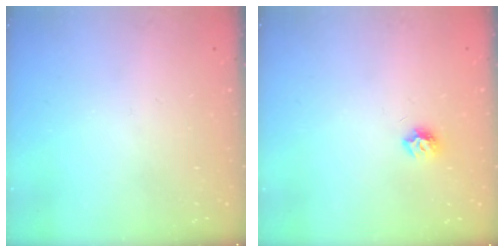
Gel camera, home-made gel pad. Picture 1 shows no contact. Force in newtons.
{"total": 6.8, "press": 6.8, "slide": 0.6}